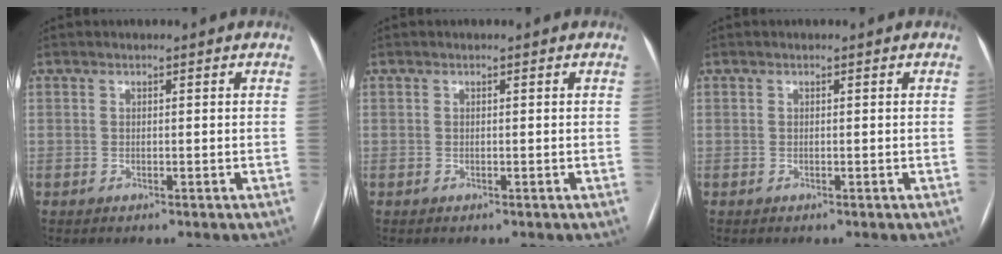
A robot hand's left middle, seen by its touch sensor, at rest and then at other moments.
{"total": 0.0}
{"total": 0.0}